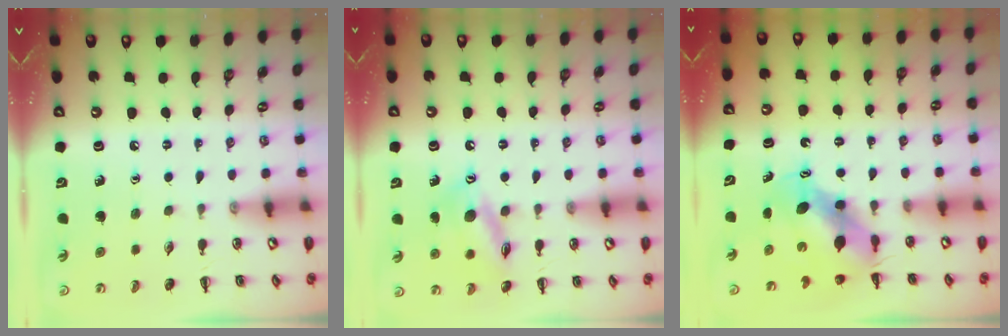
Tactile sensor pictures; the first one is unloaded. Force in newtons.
{"total": 13.6, "press": 13.5, "slide": 1.5}
{"total": 6.6, "press": 6.4, "slide": 1.3}